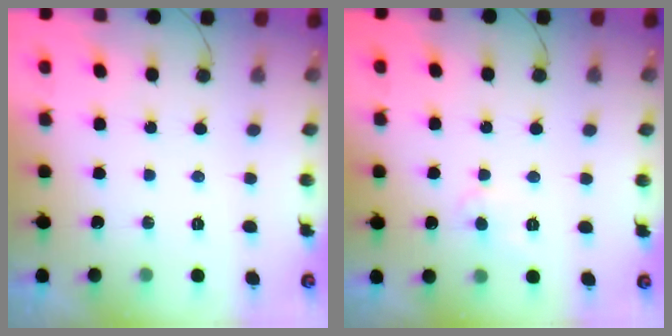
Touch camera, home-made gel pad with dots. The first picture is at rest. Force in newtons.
{"total": 3.5, "press": 3.5, "slide": 0.3}